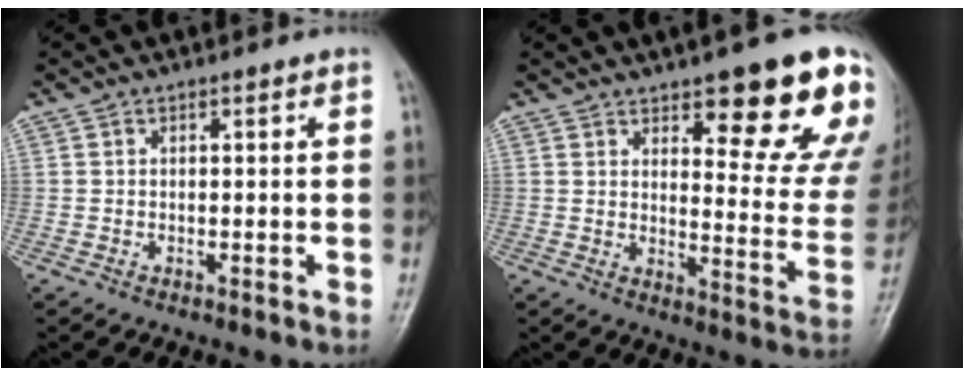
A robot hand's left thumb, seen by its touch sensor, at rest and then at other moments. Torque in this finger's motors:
{"motor_torque": [0.75, 0.70, 1.50, -1.27, 0.07]}